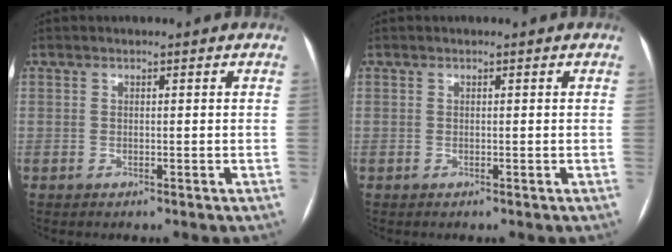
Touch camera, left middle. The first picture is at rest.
{"total": 0.0}